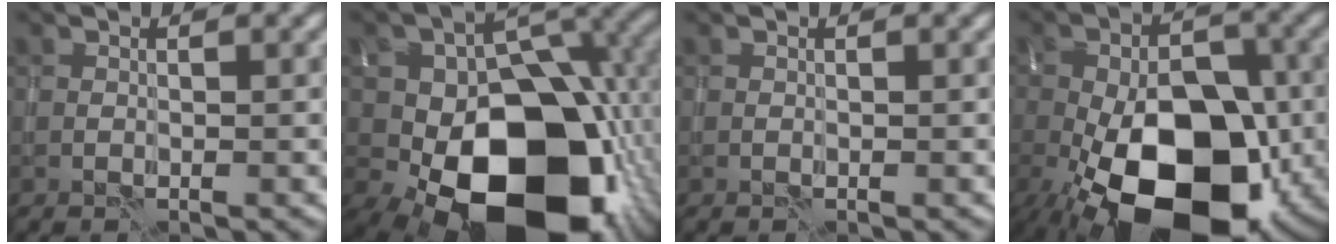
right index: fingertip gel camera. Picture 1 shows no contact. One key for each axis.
{"total": 18.8, "fx": -4.7, "fy": 12.3, "fz": 13.4, "tx": -0.199, "ty": -0.027, "tz": -0.051}
{"total": 0.0}
{"total": 17.7, "fx": -6.5, "fy": 9.7, "fz": 13.3, "tx": -0.219, "ty": -0.027, "tz": -0.103}